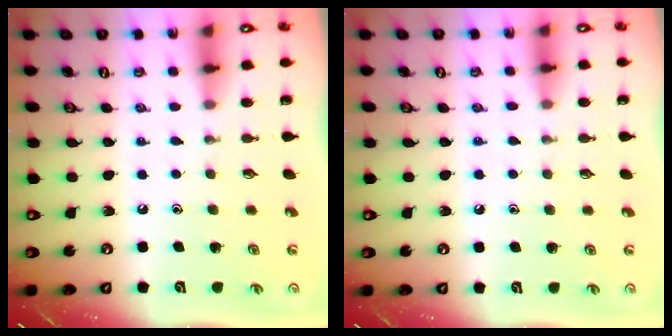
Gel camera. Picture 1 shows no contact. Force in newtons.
{"total": 3.0, "press": 3.0, "slide": 0.4}